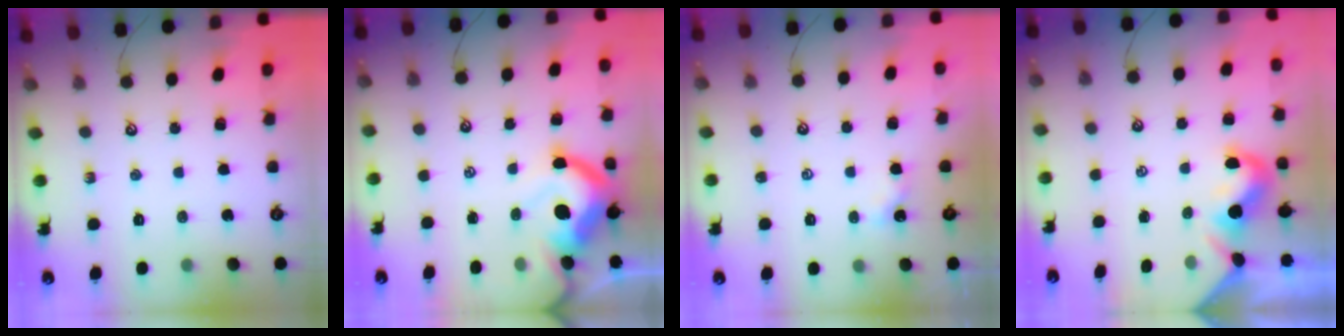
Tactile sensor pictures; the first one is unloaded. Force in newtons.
{"total": 11.0, "press": 10.9, "slide": 1.6}
{"total": 0.6, "press": 0.5, "slide": 0.2}
{"total": 1.9, "press": 1.8, "slide": 0.6}